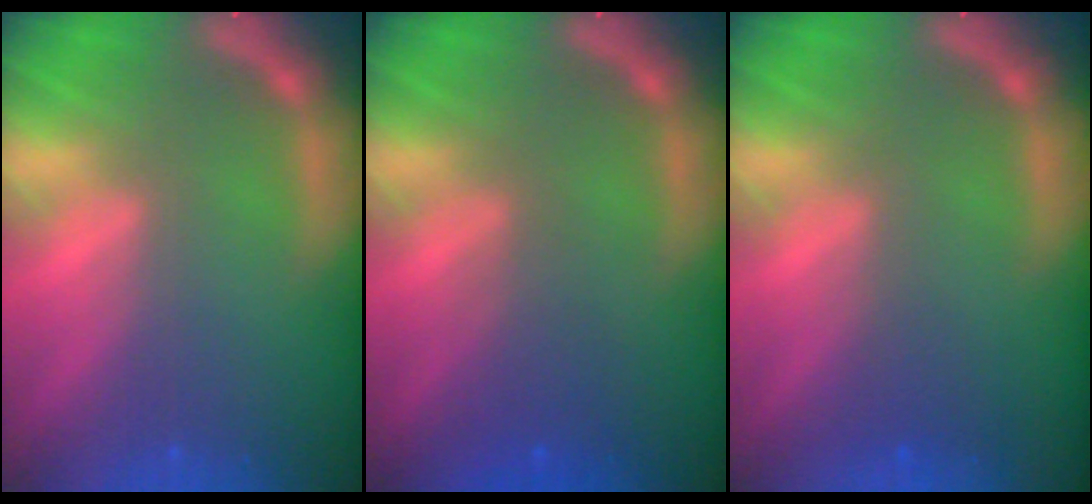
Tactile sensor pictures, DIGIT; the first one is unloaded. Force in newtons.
{"total": 2.4}
{"total": 1.0}